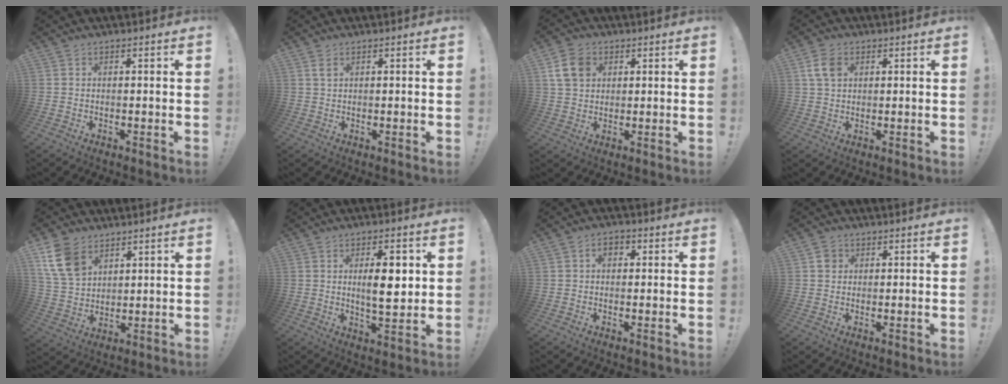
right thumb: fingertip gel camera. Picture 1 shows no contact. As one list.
[{"total": 2.0, "force": [1.1, 0.7, 1.5], "torque": [-0.024, -0.002, 0.018]}, {"total": 8.9, "force": [3.3, 6.7, 4.8], "torque": [-0.087, -0.001, 0.068]}, {"total": 6.1, "force": [2.0, 4.2, 4.0], "torque": [-0.074, 0.003, 0.040]}, {"total": 12.5, "force": [6.8, 8.3, 6.5], "torque": [-0.117, -0.029, 0.137]}, {"total": 9.5, "force": [1.6, 3.3, 8.8], "torque": [-0.131, -0.010, 0.018]}, {"total": 3.4, "force": [0.5, 2.3, 2.4], "torque": [-0.031, 0.003, 0.005]}, {"total": 2.7, "force": [0.7, 2.4, 0.8], "torque": [-0.004, 0.001, 0.012]}]